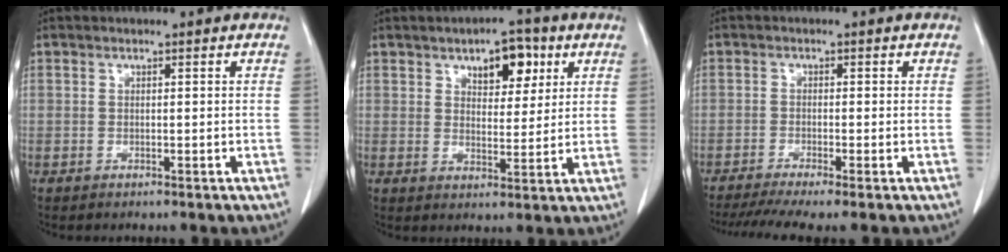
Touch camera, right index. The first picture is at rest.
{"total": 6.9, "force": [3.6, 3.3, 4.9], "torque": [-0.065, 0.007, 0.053]}
{"total": 6.6, "force": [-5.0, 0.0, 4.3], "torque": [-0.070, -0.008, -0.081]}